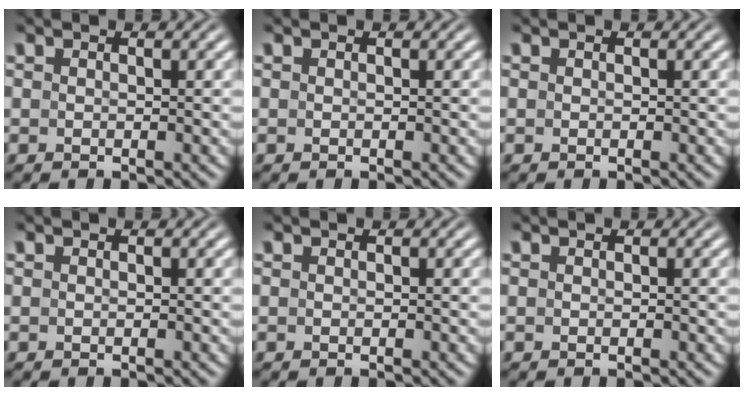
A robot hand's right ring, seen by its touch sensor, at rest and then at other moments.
{"total": 0.0}
{"total": 0.0}
{"total": 0.0}
{"total": 0.0}
{"total": 0.0}